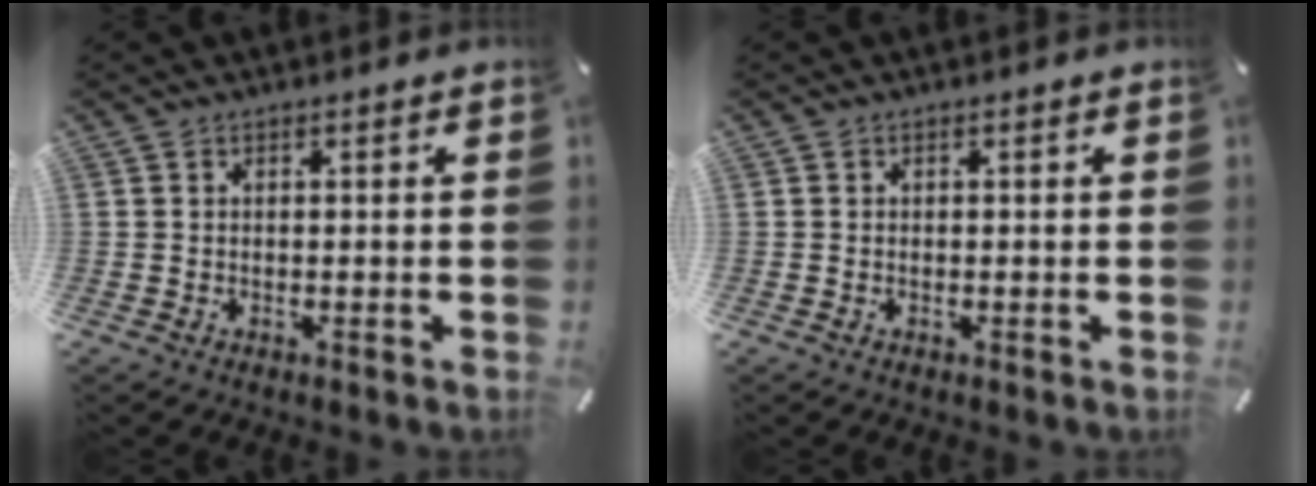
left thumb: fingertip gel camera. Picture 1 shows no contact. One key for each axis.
{"total": 0.0}